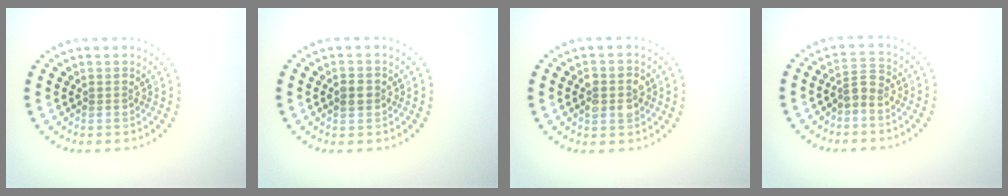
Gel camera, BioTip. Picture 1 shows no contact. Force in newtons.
{"total": 1.5, "press": 1.4, "slide": 0.3}
{"total": 2.9, "press": 2.9, "slide": 0.2}
{"total": 1.8, "press": 1.5, "slide": 1.0}